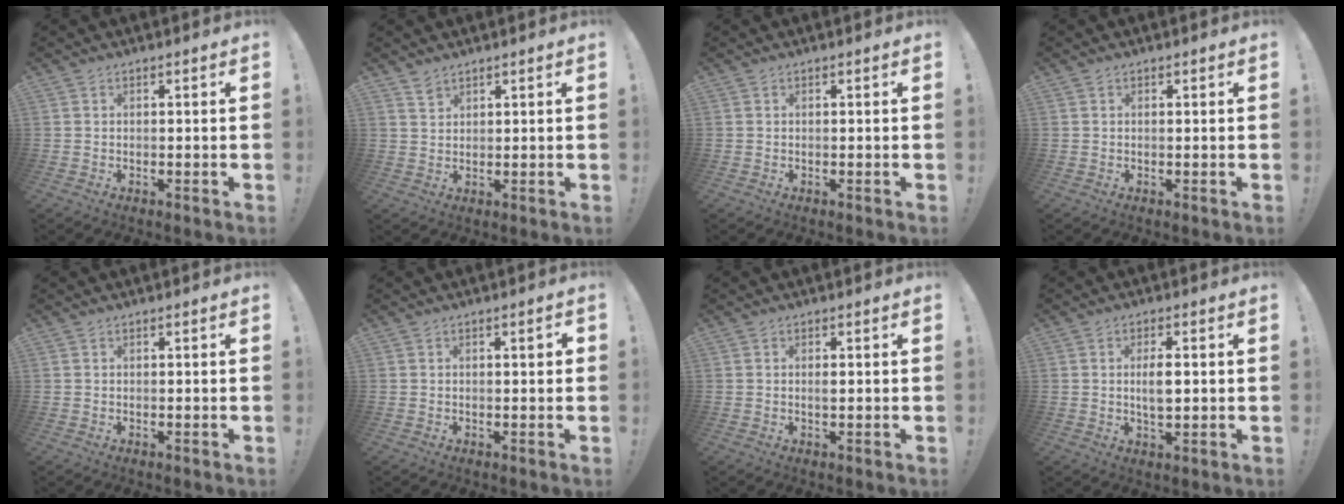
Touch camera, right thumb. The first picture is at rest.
{"total": 2.6, "force": [2.2, 1.2, 0.7], "torque": [-0.005, -0.015, 0.040]}
{"total": 0.0}
{"total": 0.0}
{"total": 0.0}
{"total": 1.6, "force": [0.4, 0.3, 1.5], "torque": [-0.014, -0.005, 0.002]}
{"total": 1.0, "force": [0.0, 0.2, 1.0], "torque": [-0.013, -0.003, -0.002]}
{"total": 5.0, "force": [0.3, 2.0, 4.6], "torque": [-0.071, -0.007, -0.002]}